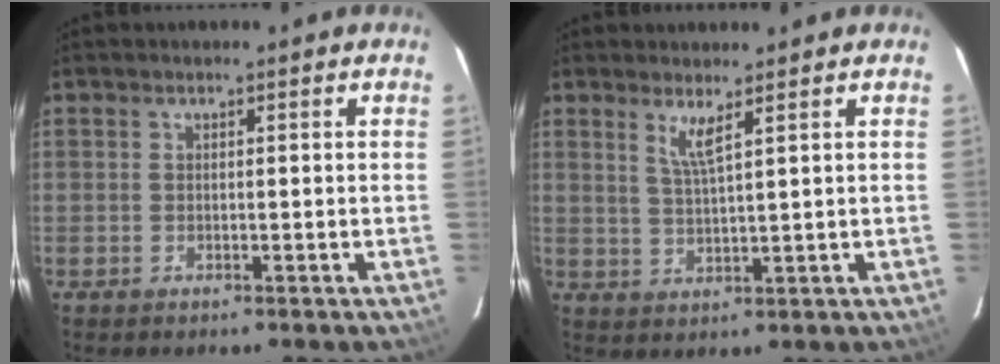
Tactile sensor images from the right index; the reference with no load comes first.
{"total": 3.5, "force": [2.2, -0.2, 2.7], "torque": [-0.056, -0.009, 0.041]}